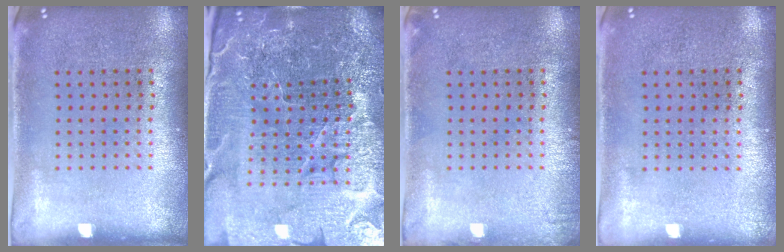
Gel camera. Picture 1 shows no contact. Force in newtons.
{"total": 5.7, "press": 5.3, "slide": 2.1}
{"total": 0.7, "press": 0.7, "slide": 0.1}
{"total": 0.0}